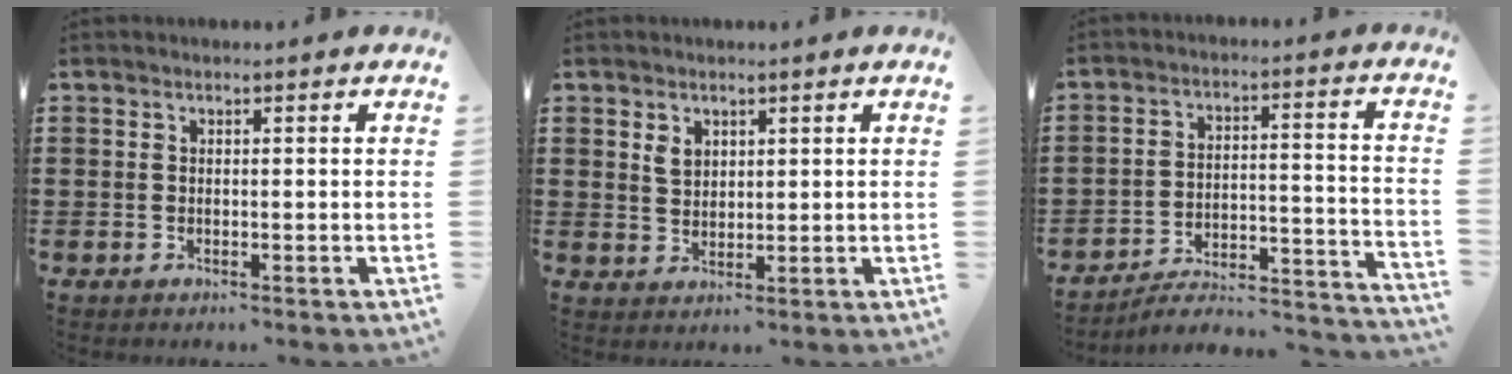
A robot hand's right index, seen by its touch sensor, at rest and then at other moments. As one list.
[{"total": 2.4, "force": [1.3, 1.6, 1.2], "torque": [-0.028, 0.005, 0.024]}, {"total": 3.4, "force": [-3.0, 0.8, 1.5], "torque": [-0.036, -0.013, -0.068]}]